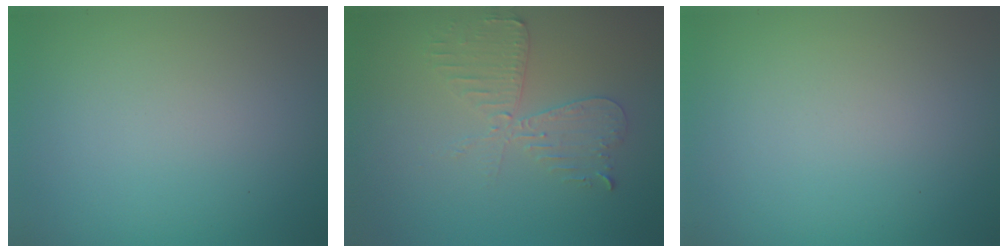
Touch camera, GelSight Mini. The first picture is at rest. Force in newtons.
{"total": 2.6, "press": 2.5, "slide": 0.5}
{"total": 0.0}